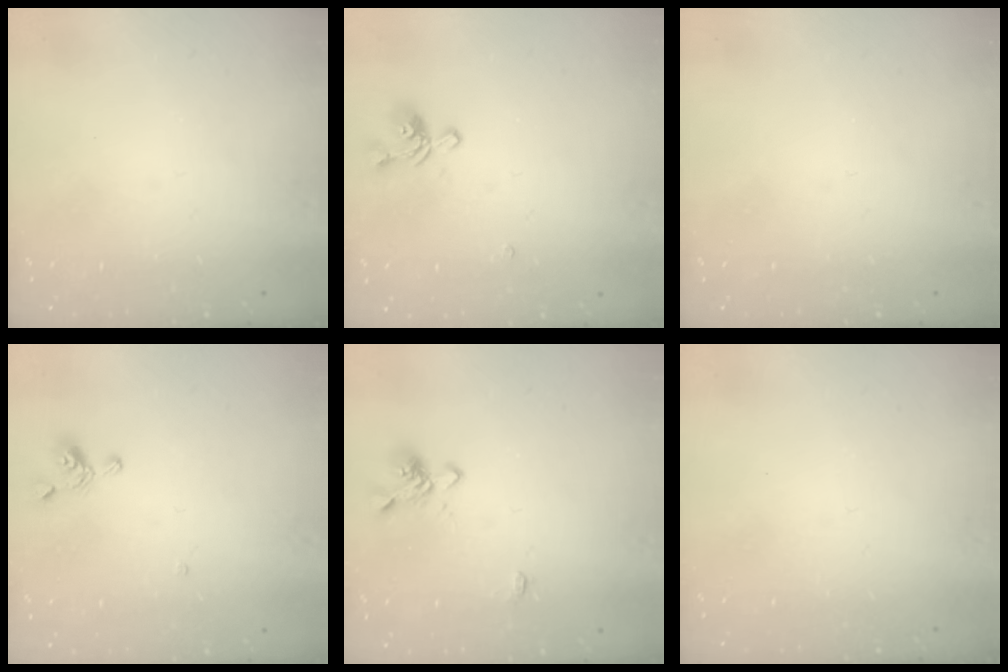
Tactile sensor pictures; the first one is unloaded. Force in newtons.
{"total": 1.1, "press": 0.6, "slide": 0.9}
{"total": 0.0}
{"total": 3.2, "press": 3.2, "slide": 0.5}
{"total": 1.5, "press": 1.2, "slide": 0.9}
{"total": 0.0}